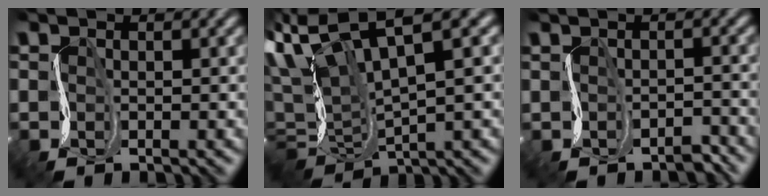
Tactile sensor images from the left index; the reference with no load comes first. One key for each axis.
{"total": 9.9, "fx": 2.7, "fy": 3.4, "fz": 9.0, "tx": -0.206, "ty": 0.010, "tz": 0.057}
{"total": 1.9, "fx": -1.3, "fy": 0.8, "fz": 1.1, "tx": -0.014, "ty": -0.005, "tz": -0.021}